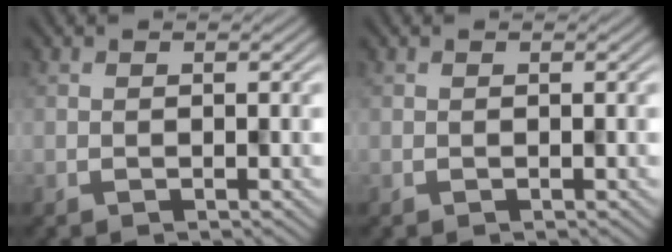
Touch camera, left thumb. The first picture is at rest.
{"total": 0.0}